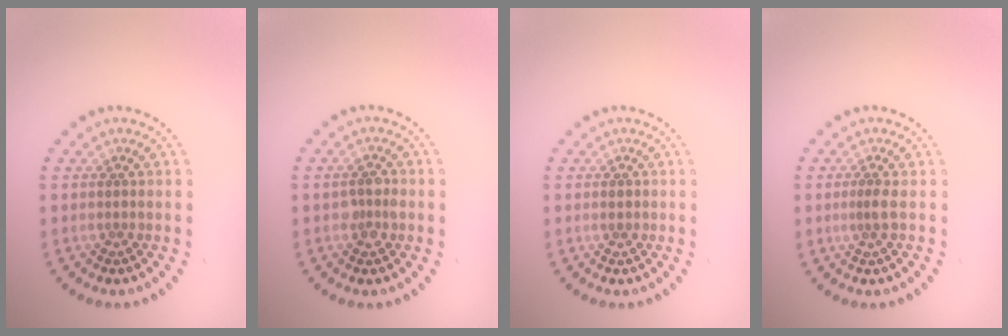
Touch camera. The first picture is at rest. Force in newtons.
{"total": 1.8, "press": 1.7, "slide": 0.2}
{"total": 0.8, "press": 0.8, "slide": 0.0}
{"total": 1.0, "press": 0.6, "slide": 0.8}